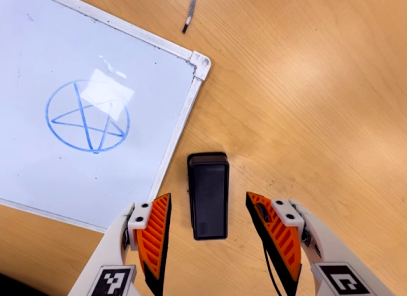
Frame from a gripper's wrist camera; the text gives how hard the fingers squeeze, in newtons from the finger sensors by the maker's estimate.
{"total": 0.0}